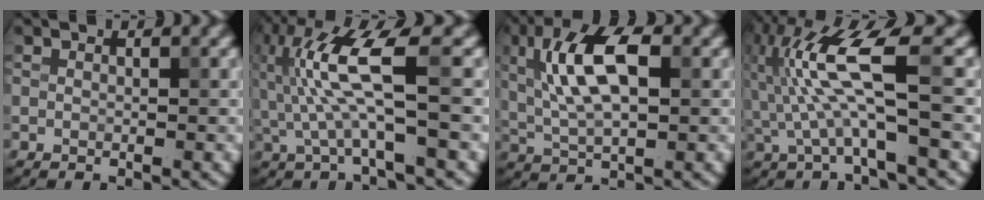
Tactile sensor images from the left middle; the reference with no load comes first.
{"total": 6.7, "force": [0.6, 1.0, 6.6], "torque": [-0.149, 0.013, 0.015]}
{"total": 7.5, "force": [1.6, 3.1, 6.6], "torque": [-0.127, 0.014, 0.023]}
{"total": 7.6, "force": [0.0, 1.3, 7.5], "torque": [-0.162, 0.020, -0.001]}